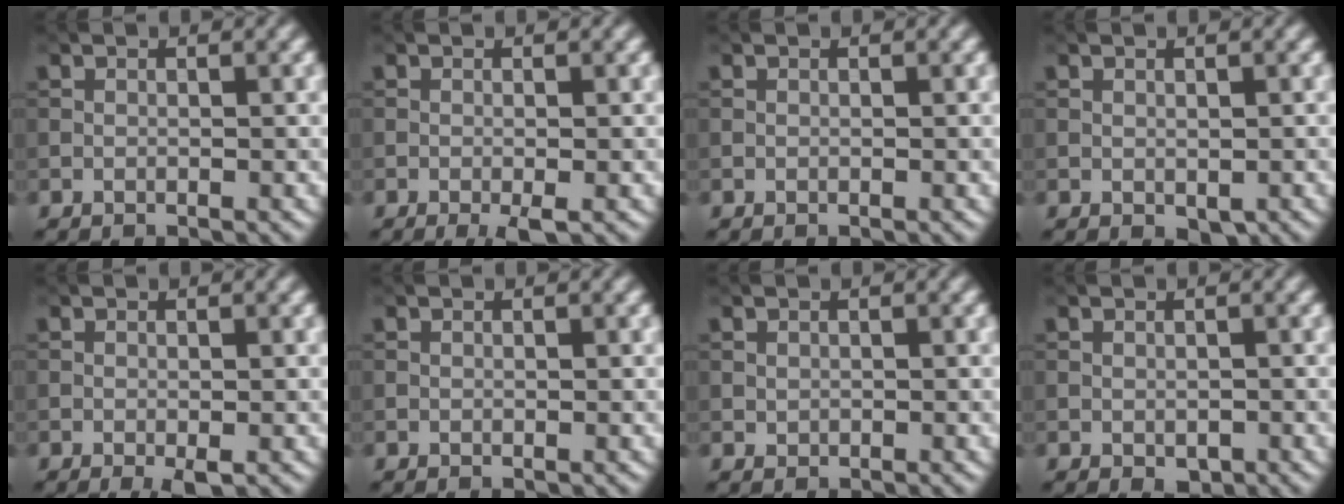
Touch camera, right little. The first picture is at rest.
{"total": 1.4, "force": [-0.7, 0.0, 1.2], "torque": [-0.022, -0.005, -0.015]}
{"total": 0.0}
{"total": 0.9, "force": [-0.2, 0.5, 0.7], "torque": [-0.009, -0.005, 0.002]}
{"total": 1.1, "force": [-0.5, 0.1, 1.0], "torque": [-0.018, -0.005, -0.009]}
{"total": 0.0}
{"total": 0.0}
{"total": 1.0, "force": [-0.4, 0.5, 0.7], "torque": [-0.009, -0.005, -0.004]}